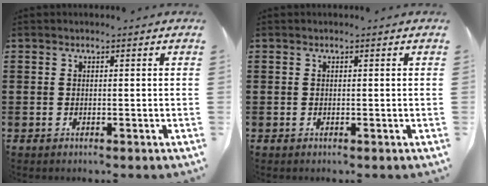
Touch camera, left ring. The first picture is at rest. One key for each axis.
{"total": 0.0}